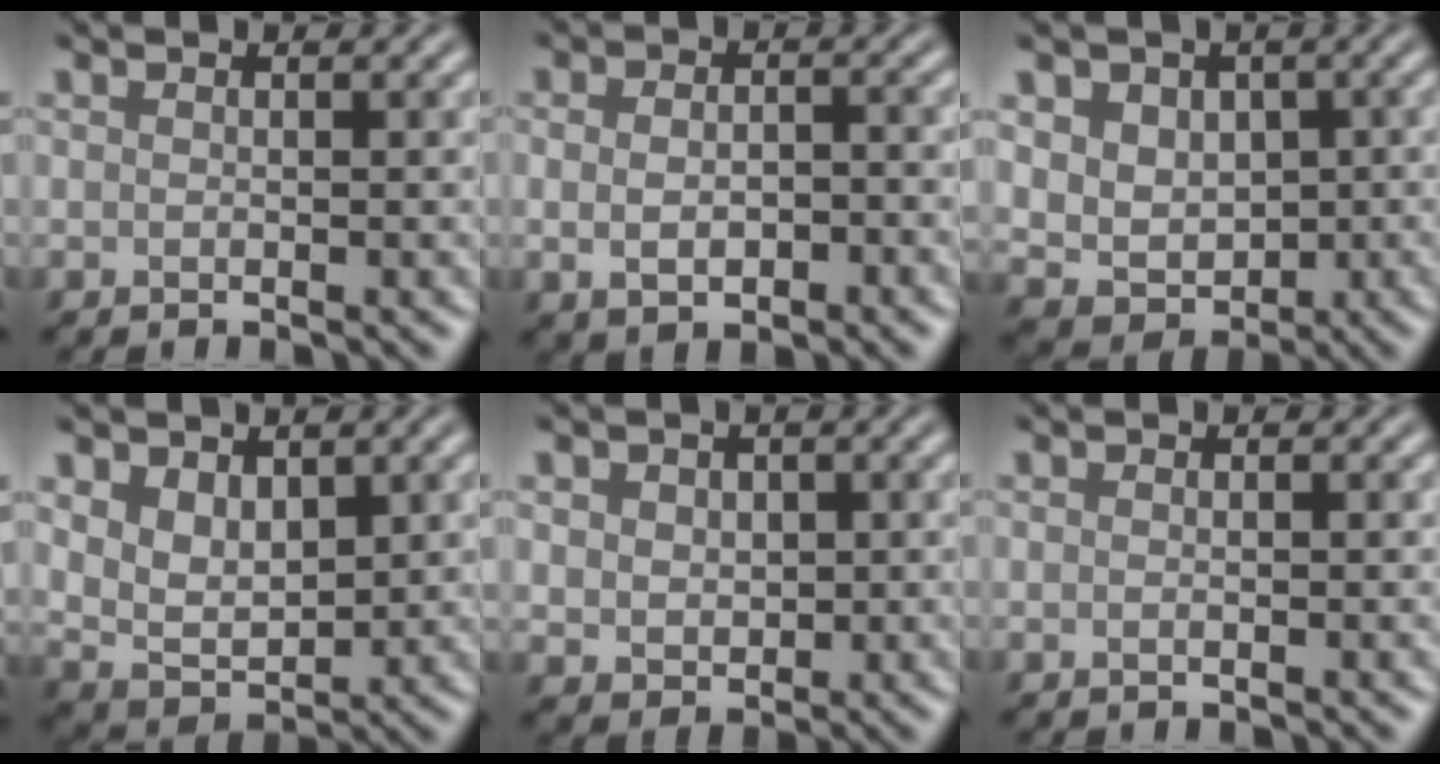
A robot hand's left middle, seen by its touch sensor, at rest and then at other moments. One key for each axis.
{"total": 3.7, "fx": -0.7, "fy": 2.3, "fz": 2.9, "tx": -0.036, "ty": 0.000, "tz": -0.008}
{"total": 5.9, "fx": 1.4, "fy": 4.9, "fz": 3.0, "tx": -0.048, "ty": 0.011, "tz": 0.021}
{"total": 4.1, "fx": 1.6, "fy": 2.8, "fz": 2.5, "tx": -0.059, "ty": -0.013, "tz": 0.034}
{"total": 2.9, "fx": 0.9, "fy": 2.4, "fz": 1.4, "tx": -0.036, "ty": 0.003, "tz": 0.014}
{"total": 0.5, "fx": -0.1, "fy": 0.2, "fz": 0.5, "tx": -0.009, "ty": -0.003, "tz": -0.004}